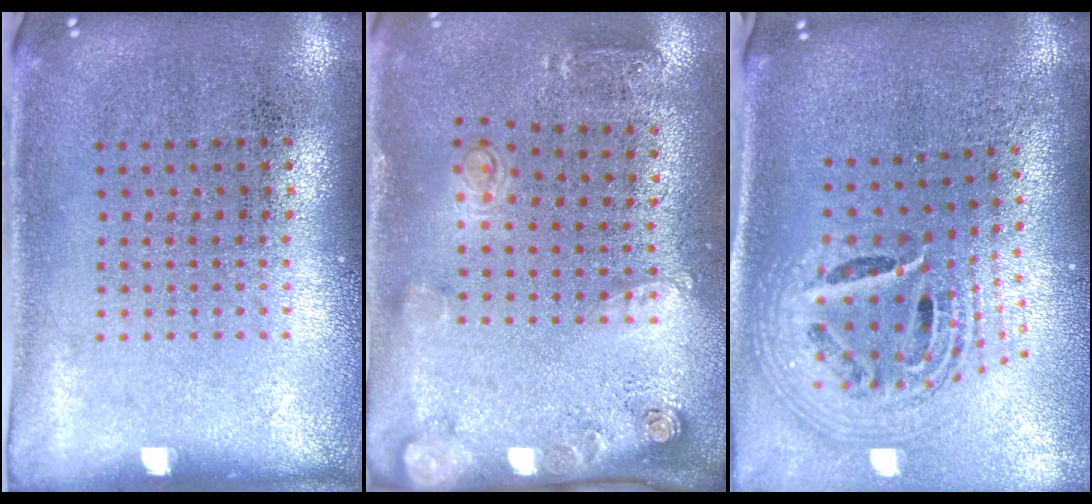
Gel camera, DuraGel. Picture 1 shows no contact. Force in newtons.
{"total": 2.0, "press": 1.4, "slide": 1.4}
{"total": 2.7, "press": 1.9, "slide": 1.9}